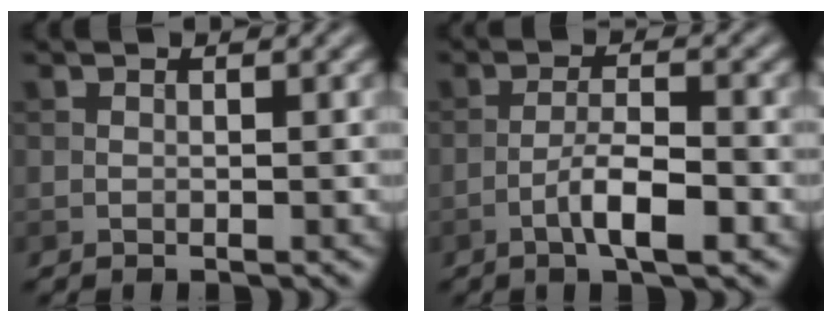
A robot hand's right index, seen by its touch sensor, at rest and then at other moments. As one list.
[{"total": 4.3, "force": [-2.1, 0.9, 3.6], "torque": [-0.066, 0.007, -0.042]}]